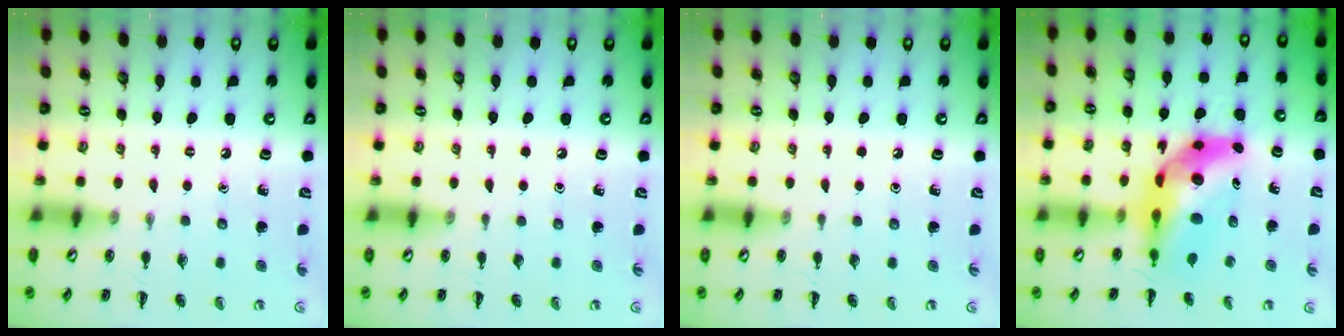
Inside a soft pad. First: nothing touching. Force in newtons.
{"total": 0.0}
{"total": 0.0}
{"total": 11.0, "press": 10.4, "slide": 3.4}